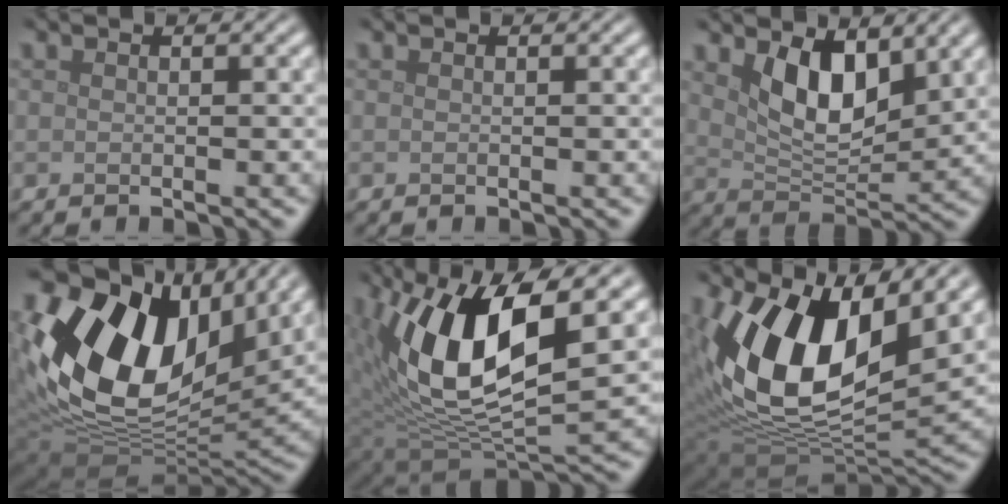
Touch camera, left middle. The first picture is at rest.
{"total": 0.0}
{"total": 5.8, "force": [2.6, 2.8, 4.4], "torque": [-0.086, -0.012, 0.047]}
{"total": 17.3, "force": [5.3, 11.5, 11.9], "torque": [-0.244, 0.005, 0.096]}
{"total": 12.7, "force": [3.5, 5.2, 11.1], "torque": [-0.215, -0.004, 0.064]}
{"total": 14.9, "force": [4.7, 8.1, 11.6], "torque": [-0.214, -0.001, 0.081]}